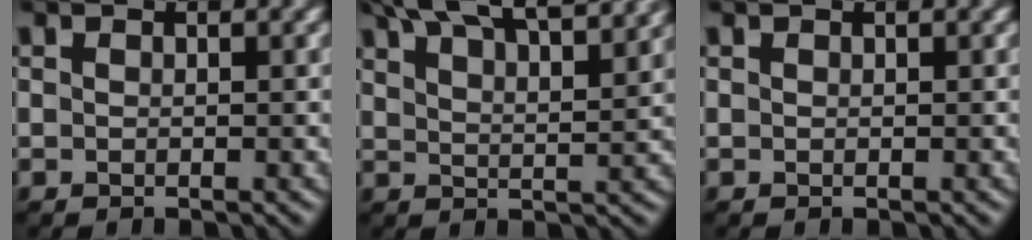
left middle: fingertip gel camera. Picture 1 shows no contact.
{"total": 12.7, "force": [9.7, 4.0, 7.2], "torque": [-0.105, 0.033, 0.106]}
{"total": 0.0}